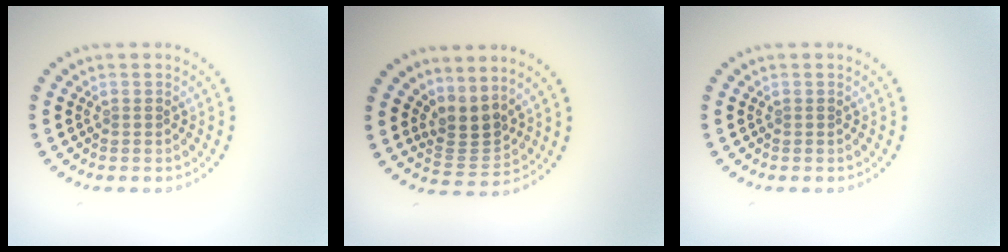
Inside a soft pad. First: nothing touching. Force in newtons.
{"total": 2.8, "press": 2.0, "slide": 2.0}
{"total": 0.0}